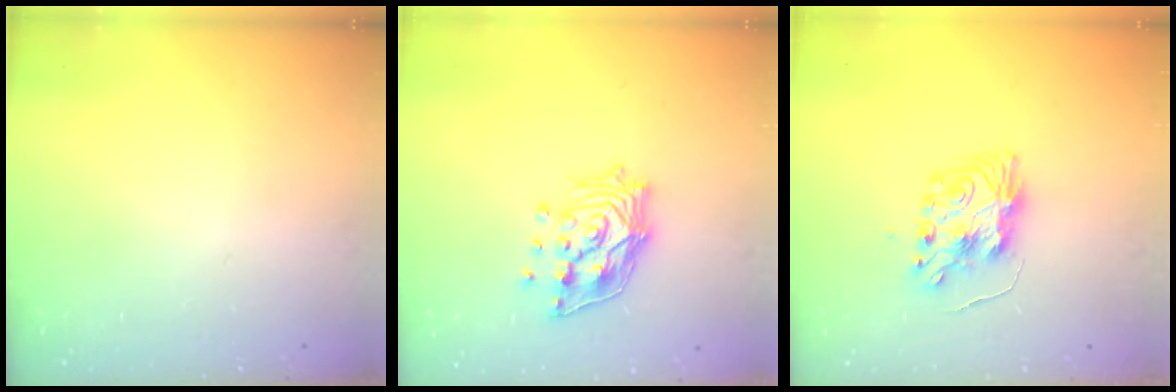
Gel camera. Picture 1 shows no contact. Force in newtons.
{"total": 14.8, "press": 14.6, "slide": 2.2}
{"total": 9.0, "press": 9.0, "slide": 0.9}